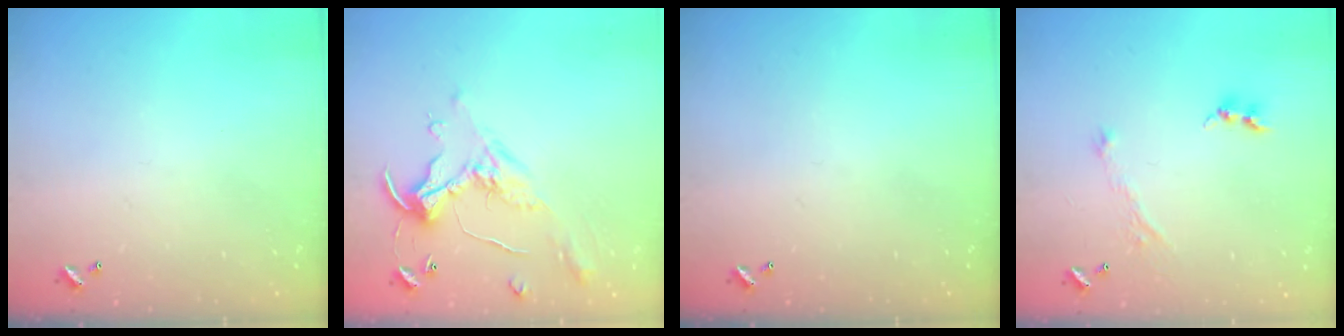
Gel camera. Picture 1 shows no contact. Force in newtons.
{"total": 1.1, "press": 0.8, "slide": 0.8}
{"total": 0.0}
{"total": 2.3, "press": 2.3, "slide": 0.4}